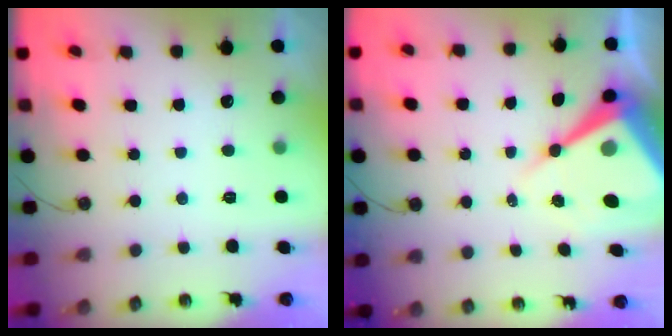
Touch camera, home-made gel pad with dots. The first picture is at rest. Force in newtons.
{"total": 15.0, "press": 15.0, "slide": 1.3}